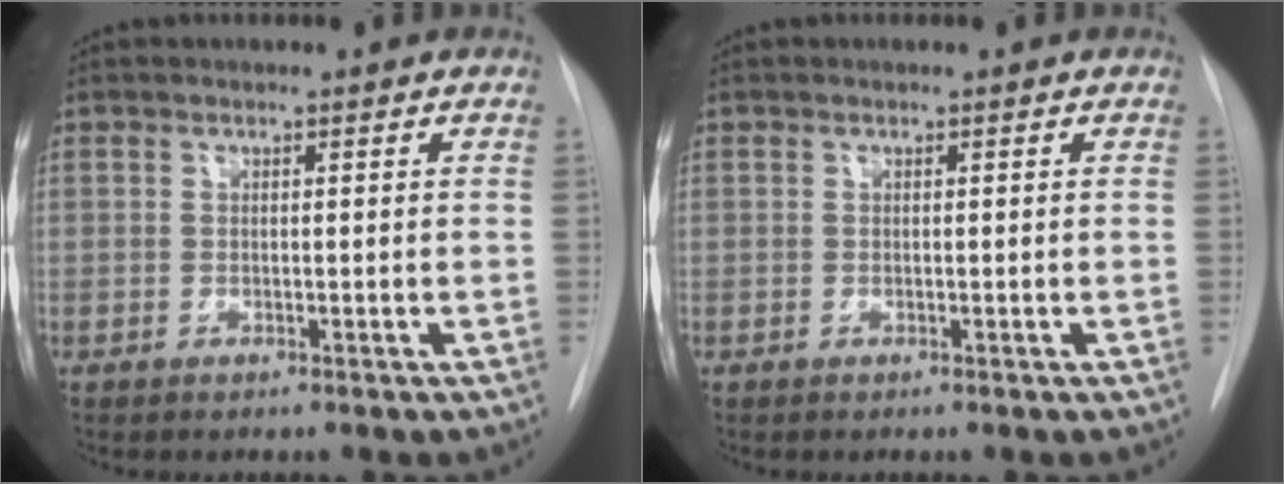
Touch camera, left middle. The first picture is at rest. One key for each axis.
{"total": 0.0}